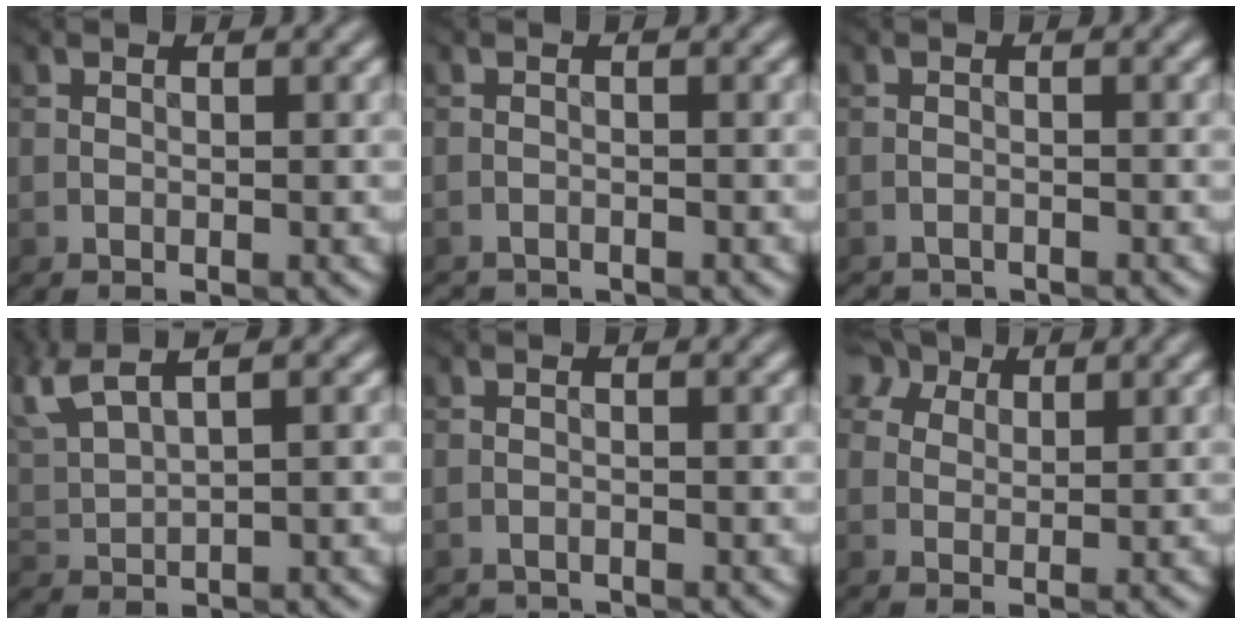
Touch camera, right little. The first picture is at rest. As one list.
[{"total": 1.8, "force": [-1.8, 0.2, -0.1], "torque": [0.003, -0.009, -0.039]}, {"total": 1.8, "force": [-1.8, 0.3, -0.1], "torque": [0.006, -0.008, -0.039]}, {"total": 4.1, "force": [3.3, 1.1, 2.3], "torque": [-0.068, 0.011, 0.076]}, {"total": 1.9, "force": [-1.9, 0.3, -0.1], "torque": [0.004, -0.009, -0.041]}, {"total": 4.0, "force": [2.3, 2.8, 1.8], "torque": [-0.004, 0.027, -0.002]}]